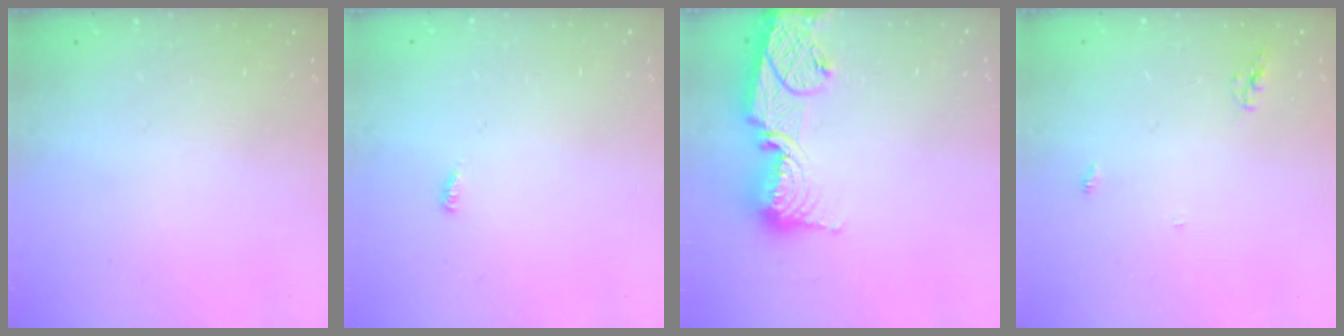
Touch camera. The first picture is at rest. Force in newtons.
{"total": 2.6, "press": 2.6, "slide": 0.3}
{"total": 16.0, "press": 15.9, "slide": 1.4}
{"total": 3.7, "press": 3.7, "slide": 0.1}